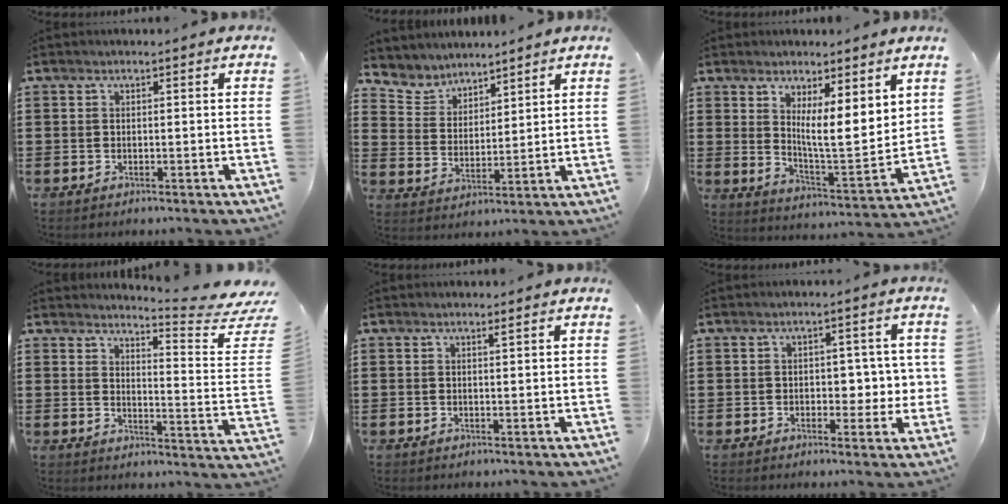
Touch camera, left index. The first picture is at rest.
{"total": 5.2, "force": [5.0, 1.5, -0.1], "torque": [-0.026, -0.021, 0.091]}
{"total": 6.1, "force": [4.3, 1.1, 4.2], "torque": [-0.080, -0.041, 0.069]}
{"total": 5.4, "force": [4.7, -0.3, 2.6], "torque": [-0.042, -0.053, 0.069]}
{"total": 0.9, "force": [0.7, 0.0, 0.5], "torque": [-0.013, -0.002, 0.013]}
{"total": 4.0, "force": [0.2, 2.8, 2.8], "torque": [-0.038, 0.002, -0.007]}